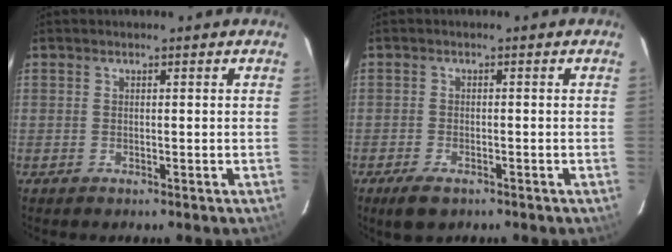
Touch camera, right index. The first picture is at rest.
{"total": 4.2, "force": [-2.8, 1.9, 2.4], "torque": [-0.061, -0.013, -0.050]}